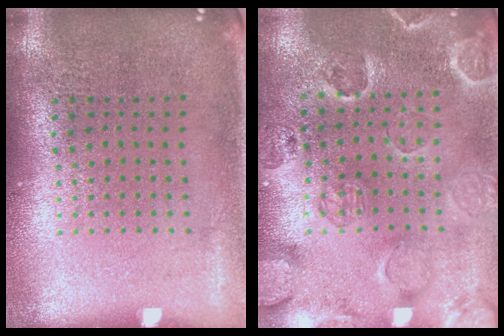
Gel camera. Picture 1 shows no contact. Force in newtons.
{"total": 2.4, "press": 2.1, "slide": 1.1}